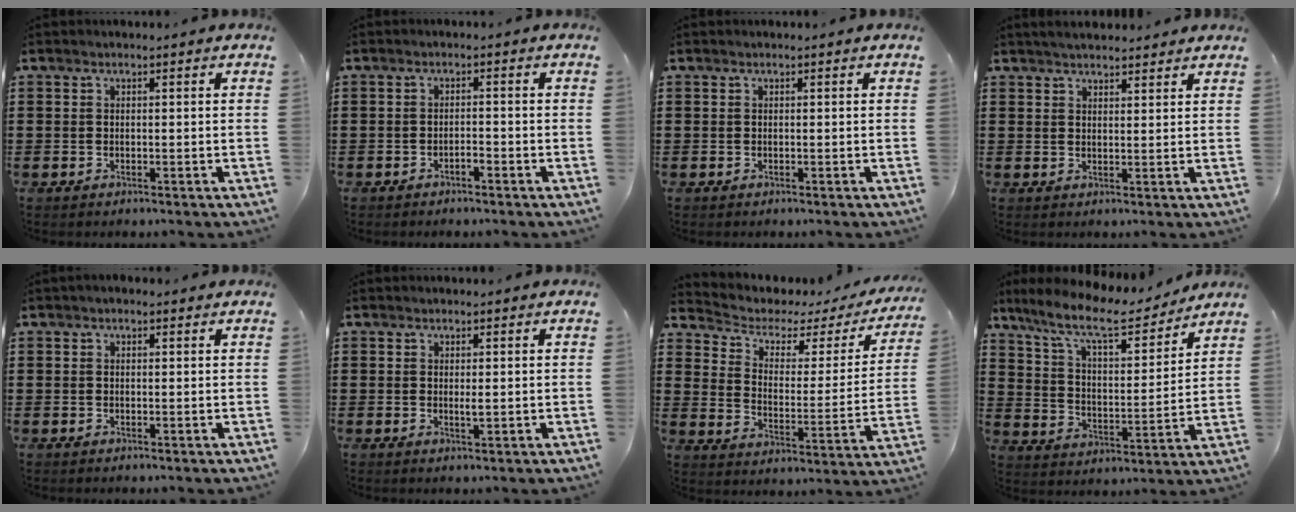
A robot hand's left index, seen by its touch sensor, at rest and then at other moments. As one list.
[{"total": 1.2, "force": [-1.1, 0.2, 0.5], "torque": [-0.014, -0.001, -0.022]}, {"total": 0.0}, {"total": 2.5, "force": [2.5, 0.2, 0.4], "torque": [-0.013, 0.001, 0.048]}, {"total": 0.7, "force": [0.2, 0.5, 0.4], "torque": [-0.008, 0.006, 0.003]}, {"total": 1.3, "force": [0.2, 0.3, 1.3], "torque": [-0.025, 0.000, 0.004]}, {"total": 3.4, "force": [2.2, 1.9, 1.8], "torque": [-0.054, -0.016, 0.029]}, {"total": 10.3, "force": [8.7, 1.8, 5.3], "torque": [-0.130, -0.048, 0.145]}]